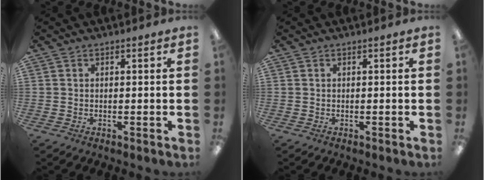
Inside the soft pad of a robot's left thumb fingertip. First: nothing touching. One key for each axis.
{"total": 0.0}